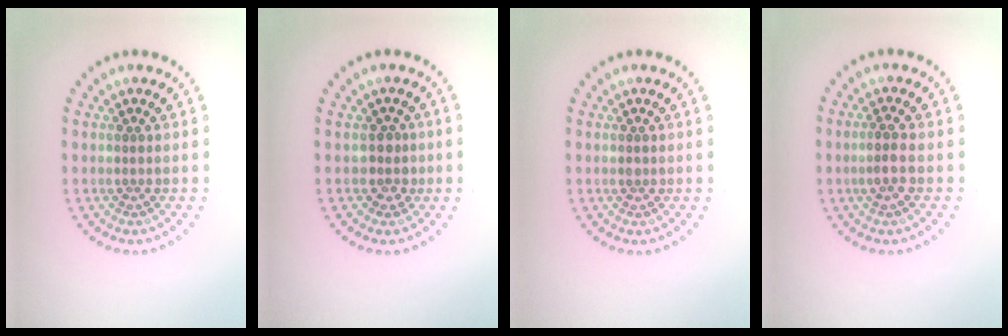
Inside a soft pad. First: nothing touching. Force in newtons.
{"total": 1.5, "press": 1.2, "slide": 0.9}
{"total": 0.5, "press": 0.5, "slide": 0.1}
{"total": 1.7, "press": 1.6, "slide": 0.6}